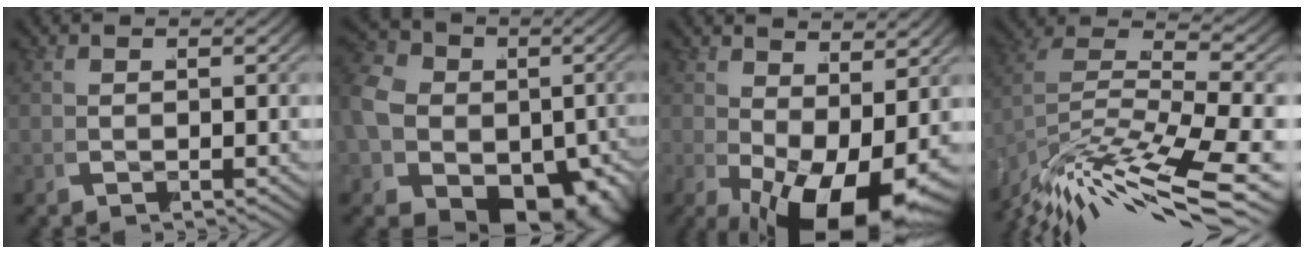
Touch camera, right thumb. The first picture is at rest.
{"total": 14.5, "force": [-2.9, 11.2, 8.8], "torque": [-0.185, -0.069, -0.022]}
{"total": 7.4, "force": [-1.2, 3.1, 6.7], "torque": [-0.092, -0.030, -0.001]}
{"total": 8.7, "force": [-2.3, 4.7, 7.0], "torque": [-0.147, -0.021, -0.019]}